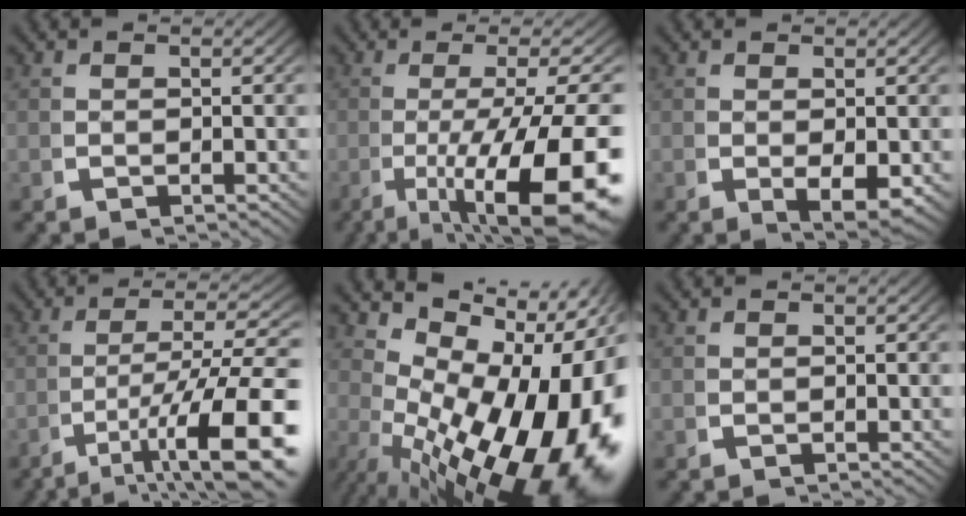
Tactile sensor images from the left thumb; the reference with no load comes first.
{"total": 13.2, "force": [-3.8, 6.6, 10.8], "torque": [-0.188, -0.047, -0.029]}
{"total": 2.9, "force": [-0.3, 1.4, 2.5], "torque": [-0.044, -0.016, 0.003]}
{"total": 10.5, "force": [-3.2, 4.7, 8.9], "torque": [-0.150, -0.036, -0.031]}
{"total": 22.3, "force": [-1.2, 14.2, 17.2], "torque": [-0.266, -0.046, 0.007]}
{"total": 0.0}